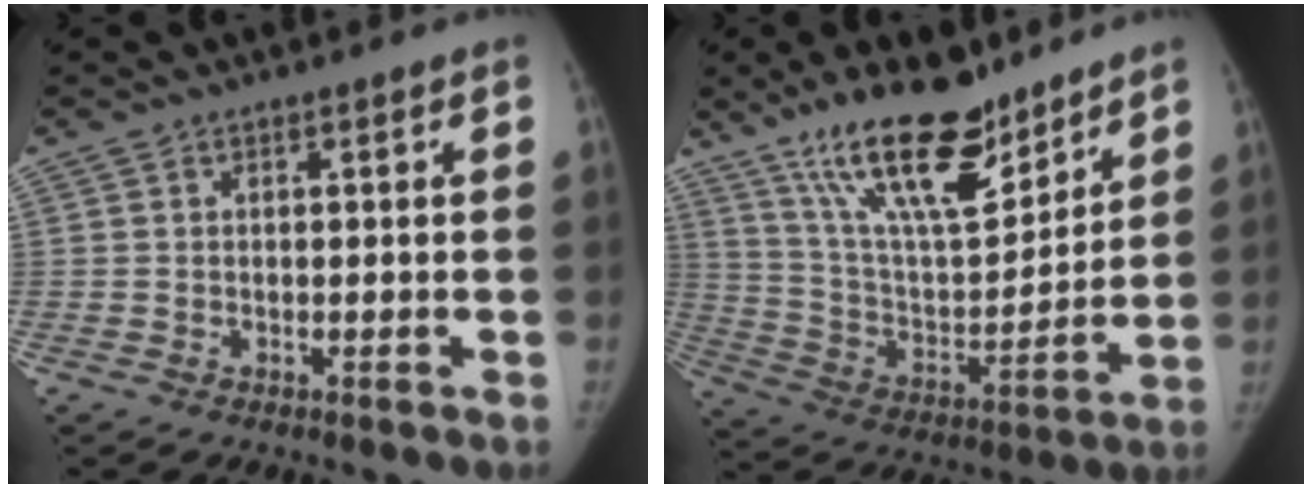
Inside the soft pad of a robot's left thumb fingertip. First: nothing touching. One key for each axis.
{"total": 20.6, "fx": 14.6, "fy": 7.1, "fz": 12.6, "tx": -0.180, "ty": -0.079, "tz": 0.263}